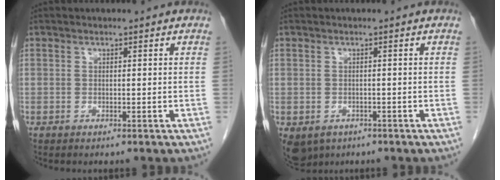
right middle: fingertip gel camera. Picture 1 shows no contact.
{"total": 6.6, "force": [-3.5, 5.0, 2.5], "torque": [-0.057, -0.007, -0.046]}